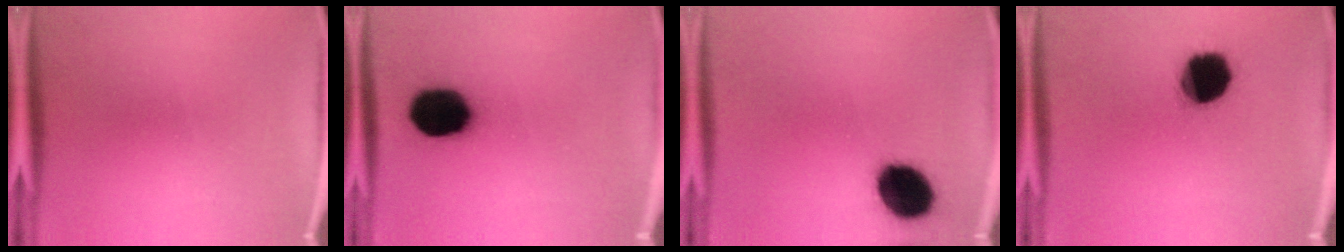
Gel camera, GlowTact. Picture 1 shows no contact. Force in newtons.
{"total": 16.3}
{"total": 13.9}
{"total": 16.9}